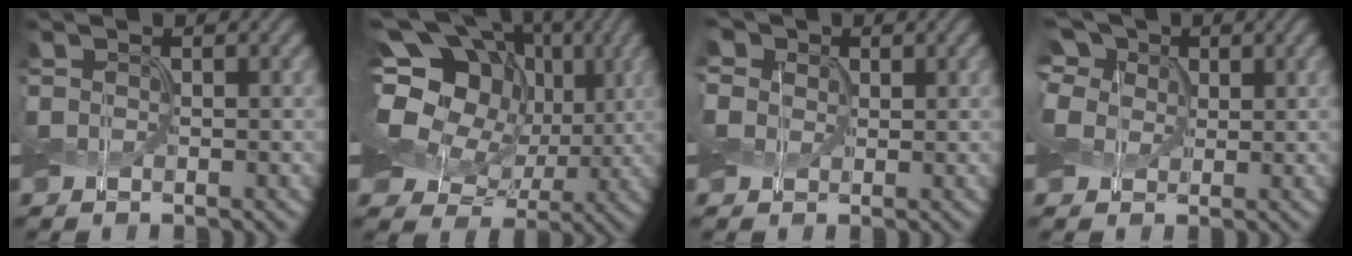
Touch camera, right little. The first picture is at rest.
{"total": 15.9, "force": [3.8, 12.8, 8.7], "torque": [-0.197, 0.049, 0.058]}
{"total": 7.0, "force": [3.8, 4.9, 3.2], "torque": [-0.085, 0.017, 0.044]}
{"total": 8.9, "force": [5.0, 6.0, 4.4], "torque": [-0.105, 0.026, 0.064]}